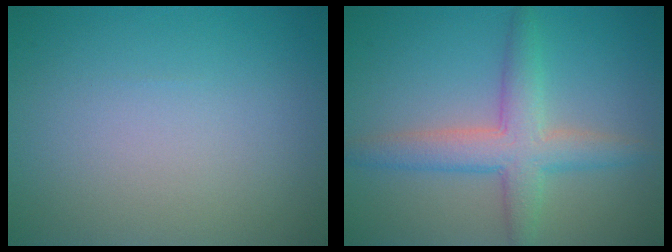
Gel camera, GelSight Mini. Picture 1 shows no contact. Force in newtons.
{"total": 4.6, "press": 4.6, "slide": 0.2}